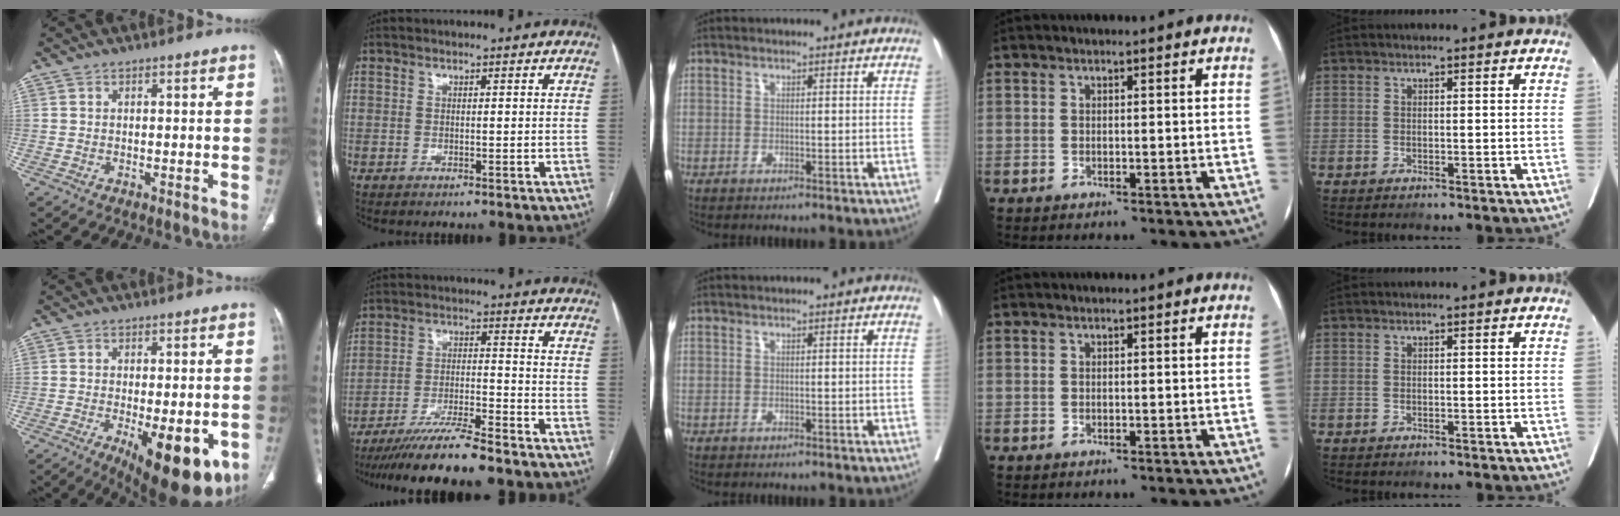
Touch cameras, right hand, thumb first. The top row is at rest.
{"thumb": {"total": 16.0, "force": [-5.7, 6.3, 13.5], "torque": [-0.149, -0.013, -0.065]}, "index": {"total": 11.1, "force": [-9.6, 0.4, 5.6], "torque": [-0.087, -0.018, -0.160]}}